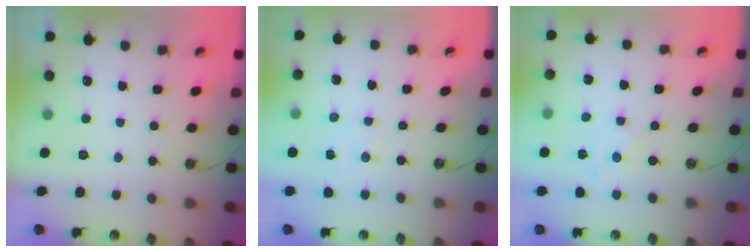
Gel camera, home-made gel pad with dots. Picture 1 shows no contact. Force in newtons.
{"total": 2.4, "press": 2.4, "slide": 0.5}
{"total": 1.7, "press": 1.6, "slide": 0.2}